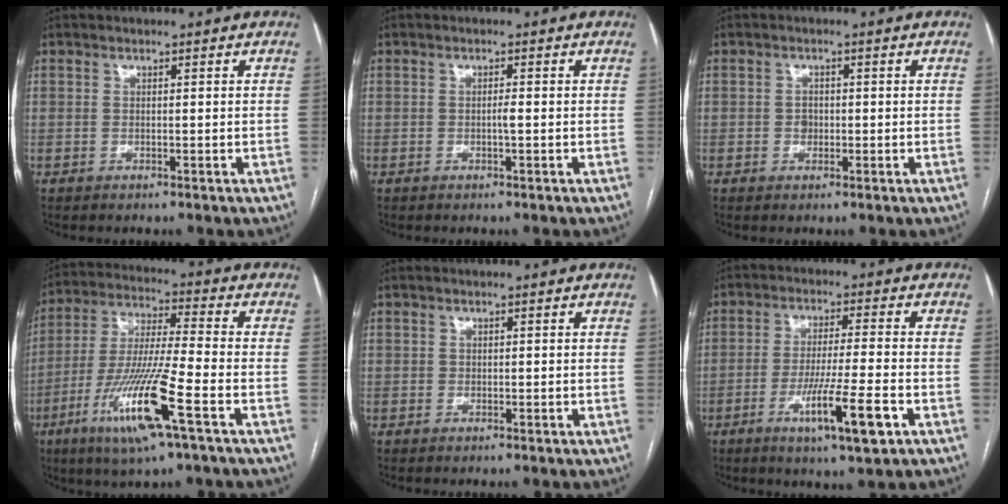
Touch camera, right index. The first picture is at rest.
{"total": 0.9, "force": [-0.3, -0.2, 0.8], "torque": [-0.016, 0.000, -0.005]}
{"total": 1.6, "force": [-0.3, 1.3, 0.8], "torque": [-0.010, 0.005, -0.003]}
{"total": 15.2, "force": [-6.6, 0.3, 13.7], "torque": [-0.279, -0.021, -0.123]}
{"total": 0.0}
{"total": 9.8, "force": [-4.2, 0.0, 8.8], "torque": [-0.153, -0.019, -0.070]}